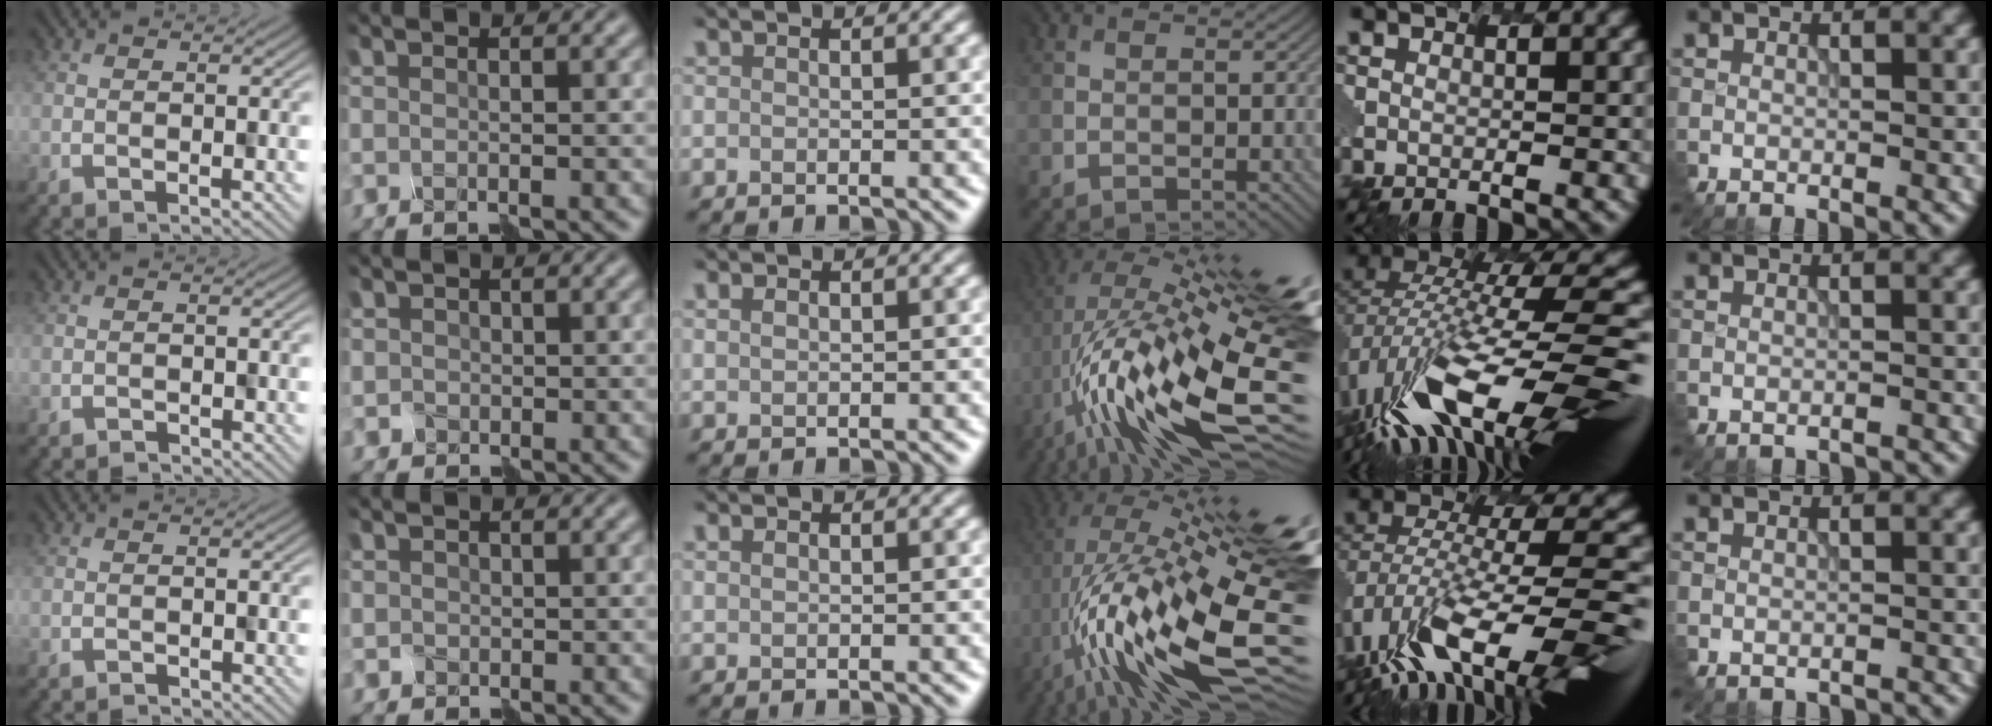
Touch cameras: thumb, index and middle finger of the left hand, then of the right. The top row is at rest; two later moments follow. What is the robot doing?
{"motion": "disassemble", "object": "hinged jar"}